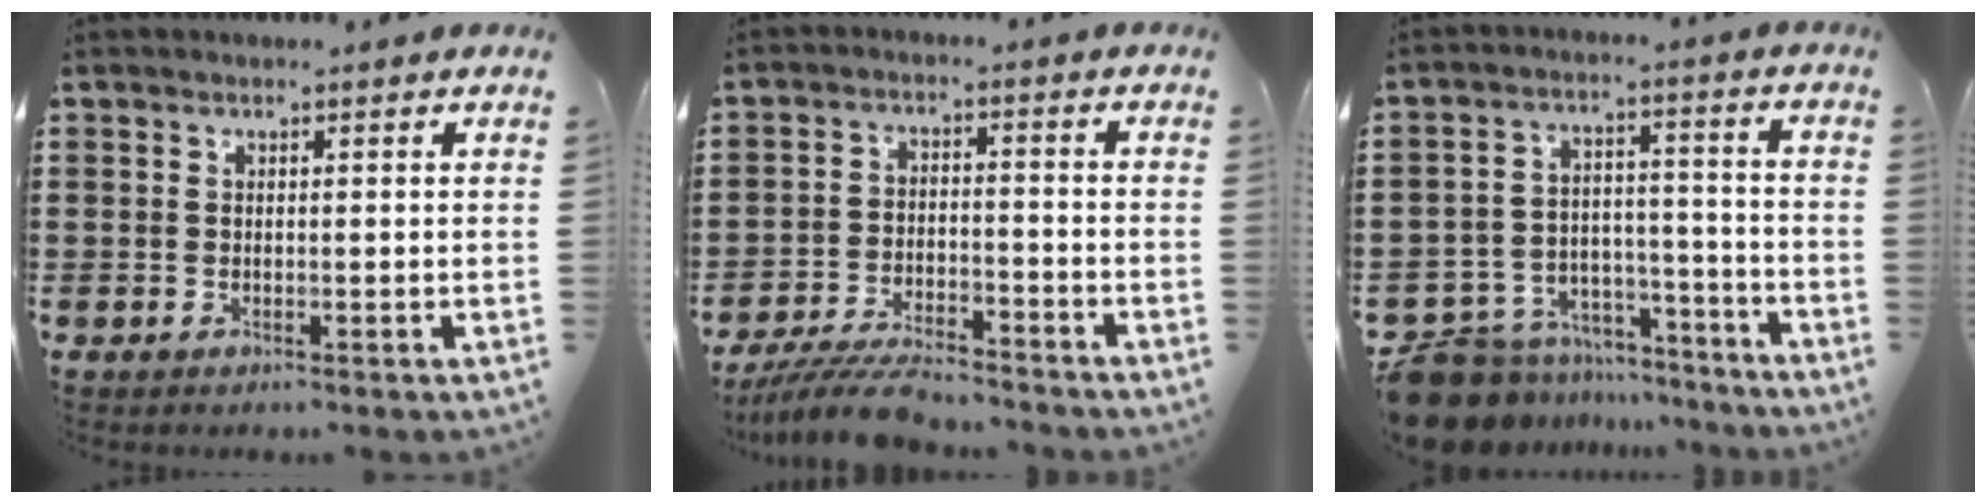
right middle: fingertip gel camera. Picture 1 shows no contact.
{"total": 6.6, "force": [-6.2, 0.7, 2.1], "torque": [-0.042, 0.002, -0.119]}
{"total": 8.8, "force": [-8.3, 2.9, 0.6], "torque": [-0.034, 0.018, -0.166]}